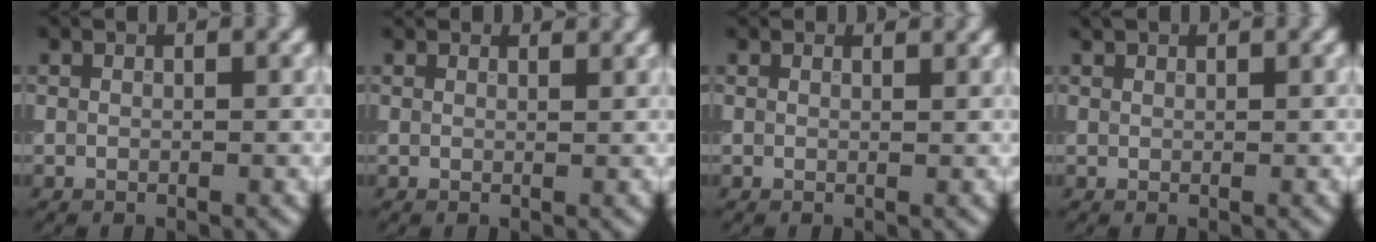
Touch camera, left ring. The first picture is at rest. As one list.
[{"total": 2.5, "force": [2.3, 0.6, 0.6], "torque": [-0.014, -0.001, 0.028]}, {"total": 1.6, "force": [1.5, 0.4, 0.3], "torque": [-0.010, -0.004, 0.014]}, {"total": 0.7, "force": [0.6, 0.3, 0.1], "torque": [-0.001, 0.003, 0.015]}]